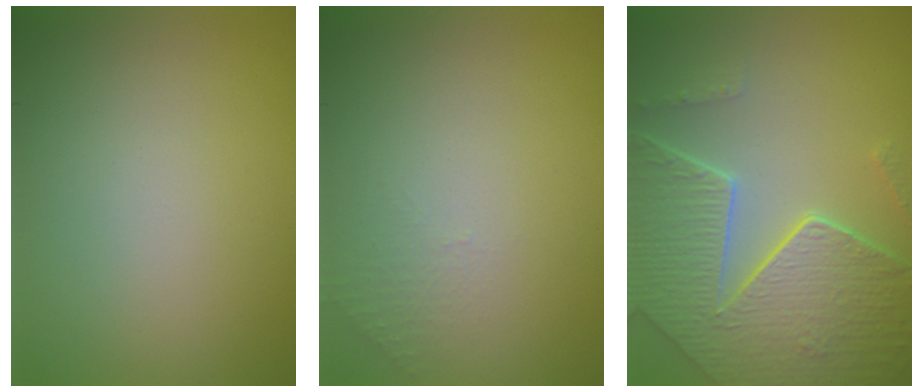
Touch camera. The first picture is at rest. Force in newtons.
{"total": 0.5, "press": 0.4, "slide": 0.4}
{"total": 8.0, "press": 5.7, "slide": 5.6}